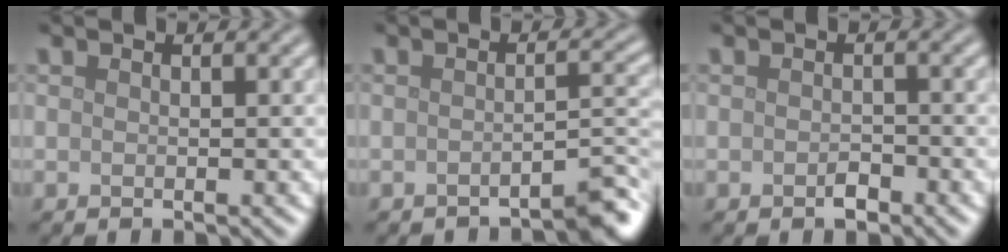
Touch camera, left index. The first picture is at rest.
{"total": 2.9, "force": [-2.4, 0.3, 1.5], "torque": [-0.015, 0.010, -0.039]}
{"total": 1.2, "force": [-0.7, 0.7, 0.7], "torque": [-0.013, -0.001, -0.012]}